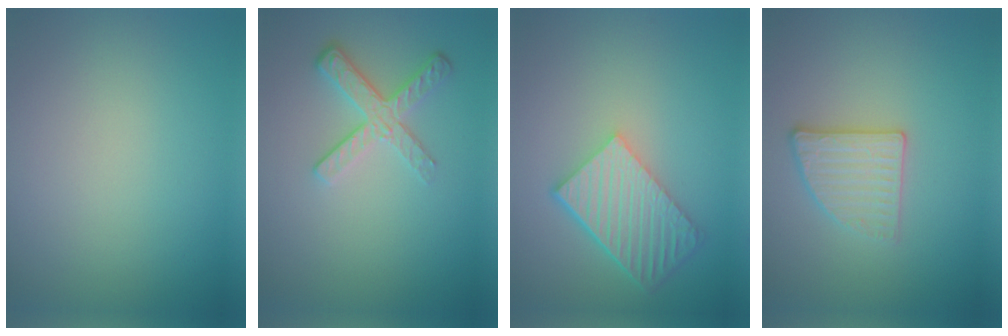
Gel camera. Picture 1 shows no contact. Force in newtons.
{"total": 3.4, "press": 2.6, "slide": 2.2}
{"total": 5.8, "press": 4.2, "slide": 4.0}
{"total": 2.7, "press": 2.6, "slide": 0.8}